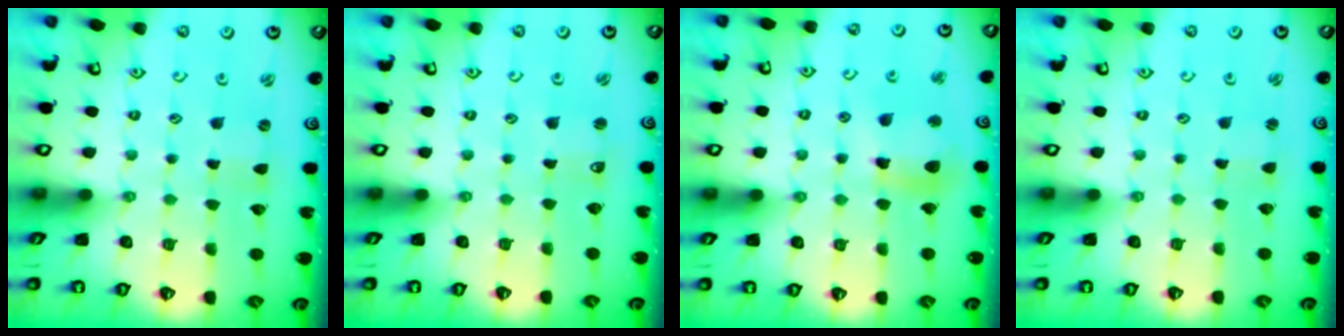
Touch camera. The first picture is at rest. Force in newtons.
{"total": 2.0, "press": 2.0, "slide": 0.3}
{"total": 11.1, "press": 11.1, "slide": 1.3}
{"total": 0.0}